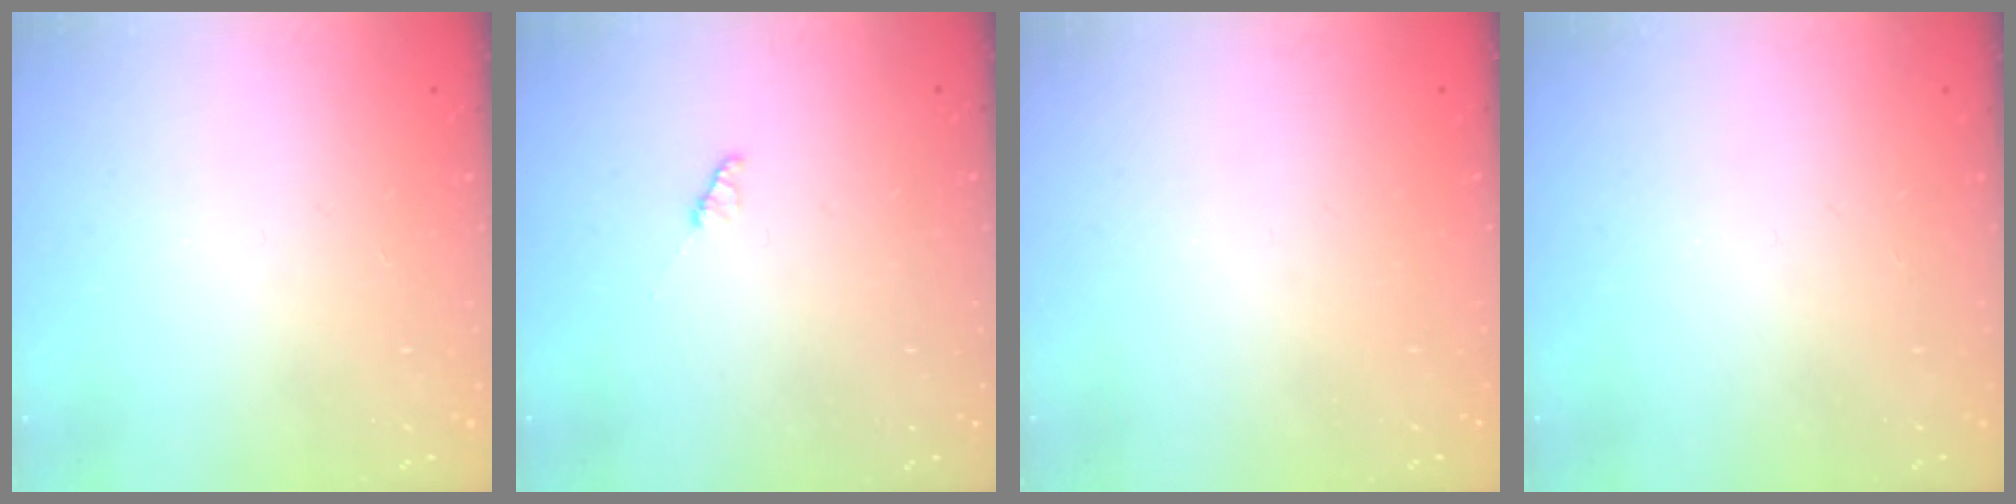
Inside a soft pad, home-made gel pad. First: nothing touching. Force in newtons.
{"total": 2.2, "press": 2.2, "slide": 0.3}
{"total": 1.3, "press": 1.3, "slide": 0.2}
{"total": 0.0}